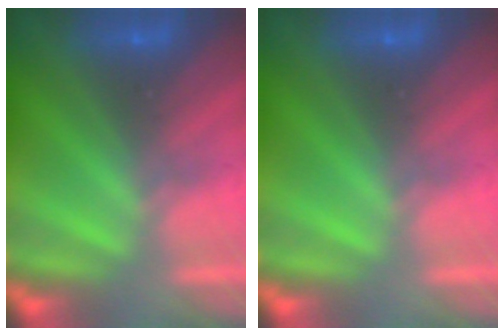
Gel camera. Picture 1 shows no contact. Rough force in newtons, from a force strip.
{"total": 0.0}